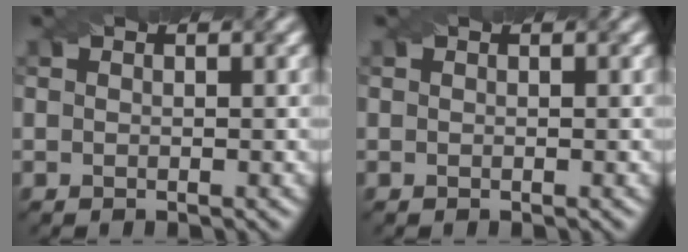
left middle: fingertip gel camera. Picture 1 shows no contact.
{"total": 0.0}